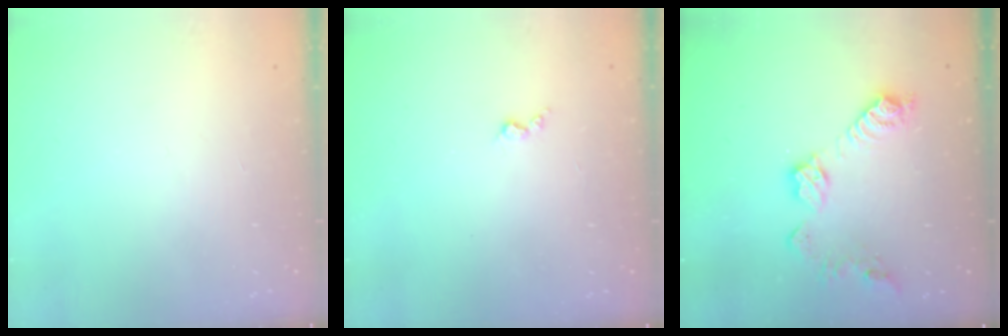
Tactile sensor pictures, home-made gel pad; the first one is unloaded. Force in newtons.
{"total": 2.4, "press": 2.4, "slide": 0.5}
{"total": 10.8, "press": 10.8, "slide": 0.6}